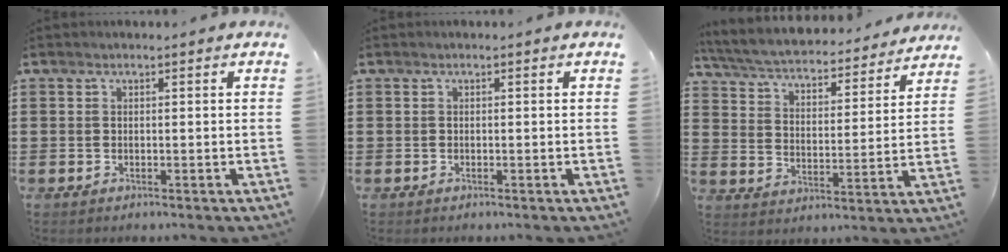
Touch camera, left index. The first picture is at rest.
{"total": 0.0}
{"total": 4.5, "force": [4.3, 0.4, 1.4], "torque": [-0.051, -0.035, 0.067]}